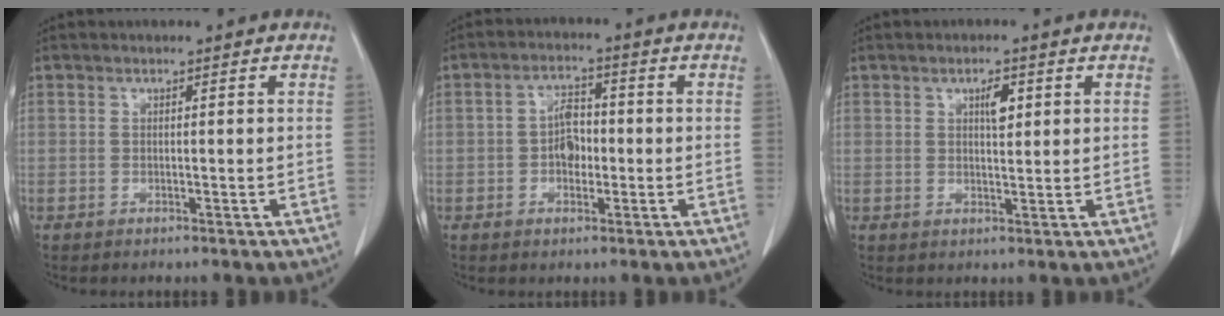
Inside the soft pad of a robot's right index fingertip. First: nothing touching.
{"total": 4.3, "force": [-0.7, 2.6, 3.3], "torque": [-0.057, 0.014, -0.015]}
{"total": 2.9, "force": [1.1, 1.0, 2.4], "torque": [-0.040, 0.000, 0.020]}